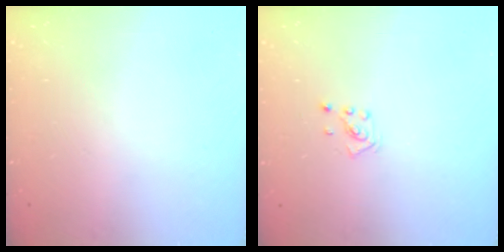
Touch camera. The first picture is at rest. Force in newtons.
{"total": 2.2, "press": 2.2, "slide": 0.6}